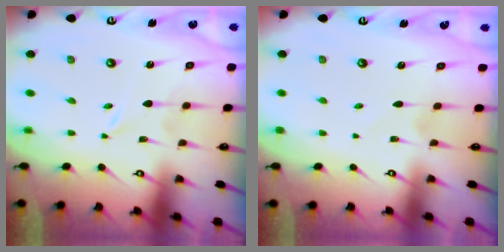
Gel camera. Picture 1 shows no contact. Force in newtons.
{"total": 1.7, "press": 1.7, "slide": 0.3}